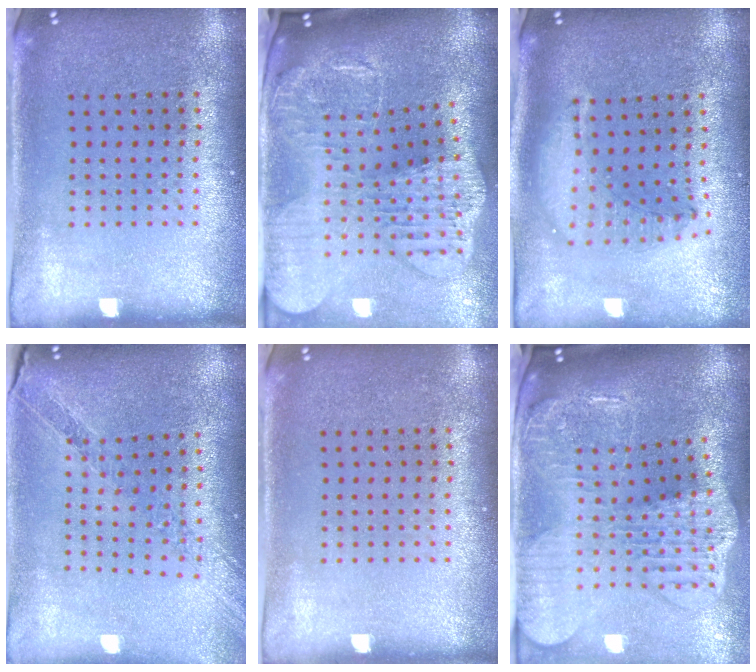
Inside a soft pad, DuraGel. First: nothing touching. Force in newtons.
{"total": 3.8, "press": 2.9, "slide": 2.4}
{"total": 1.5, "press": 1.3, "slide": 0.7}
{"total": 1.1, "press": 1.1, "slide": 0.0}
{"total": 0.0}
{"total": 4.3, "press": 3.3, "slide": 2.8}